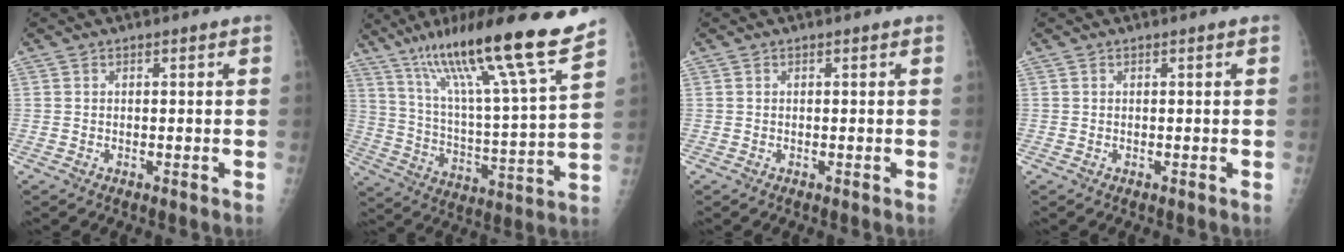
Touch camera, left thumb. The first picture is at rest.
{"total": 23.0, "force": [16.5, 1.2, 16.0], "torque": [-0.246, -0.062, 0.277]}
{"total": 0.0}
{"total": 0.0}